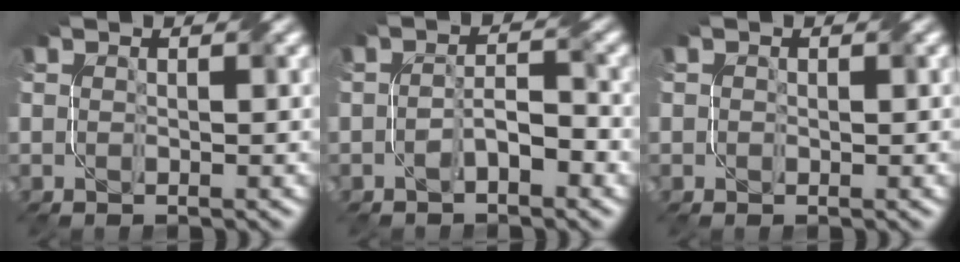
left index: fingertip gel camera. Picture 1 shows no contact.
{"total": 2.6, "force": [-1.3, 1.0, 2.0], "torque": [-0.036, 0.009, -0.024]}
{"total": 0.5, "force": [0.1, 0.4, 0.3], "torque": [-0.002, 0.000, 0.001]}